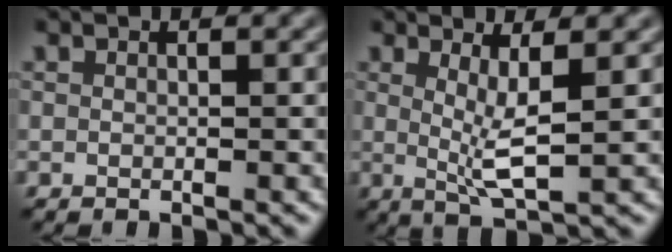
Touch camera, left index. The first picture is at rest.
{"total": 4.0, "force": [0.6, 0.9, 3.8], "torque": [-0.071, -0.009, 0.017]}